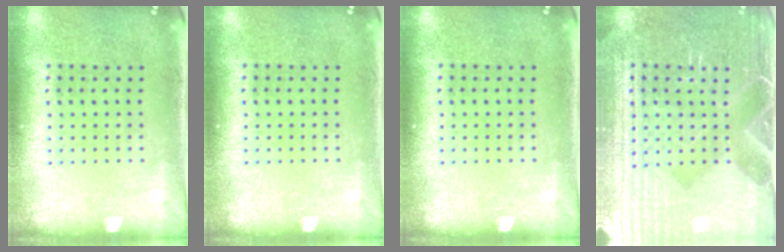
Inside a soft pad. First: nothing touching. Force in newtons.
{"total": 0.0}
{"total": 0.0}
{"total": 4.7, "press": 4.4, "slide": 1.4}